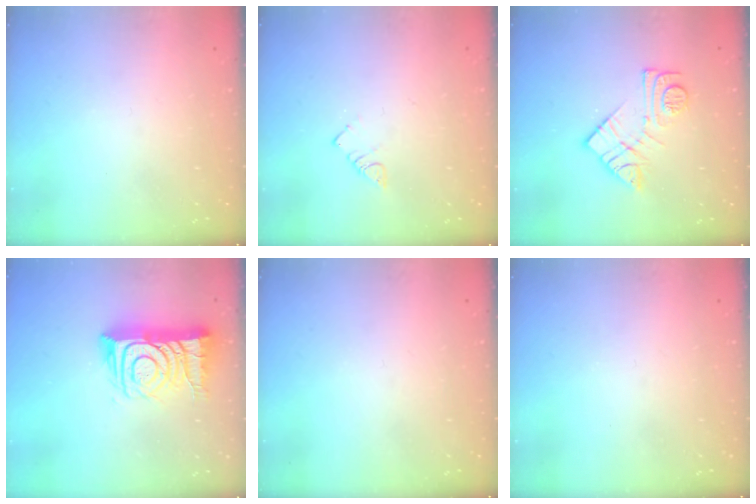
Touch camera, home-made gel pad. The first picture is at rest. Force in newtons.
{"total": 2.8, "press": 2.8, "slide": 0.3}
{"total": 12.2, "press": 12.1, "slide": 0.7}
{"total": 13.5, "press": 13.4, "slide": 1.2}
{"total": 0.0}
{"total": 0.0}